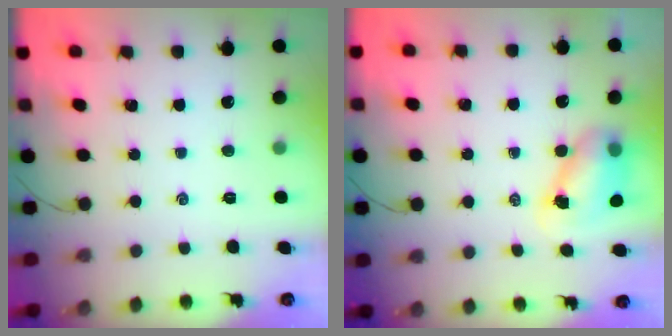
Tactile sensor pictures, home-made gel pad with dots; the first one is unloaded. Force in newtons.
{"total": 7.9, "press": 7.8, "slide": 1.3}